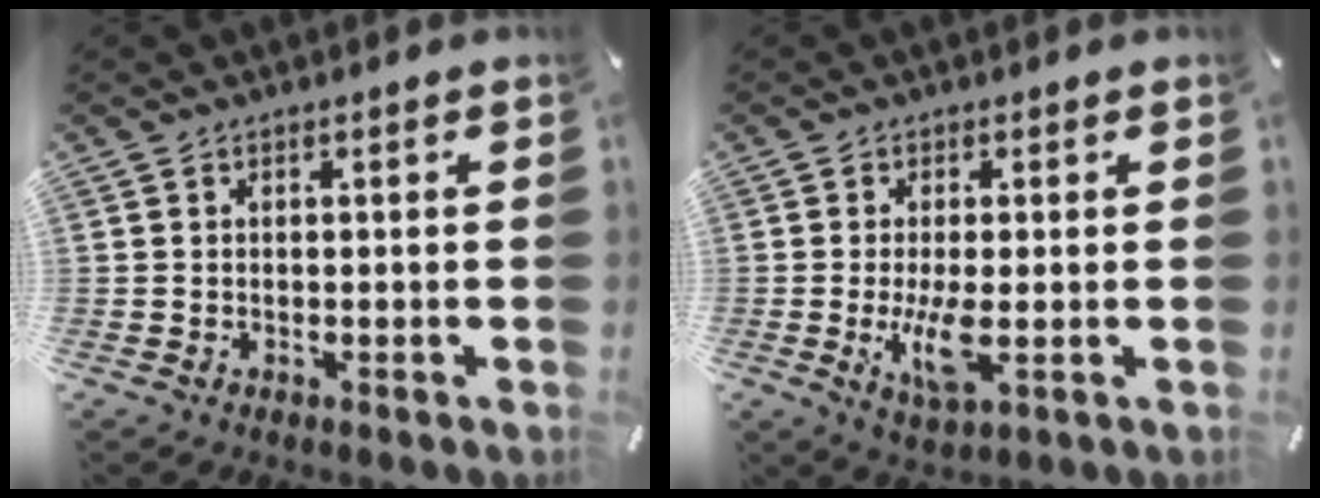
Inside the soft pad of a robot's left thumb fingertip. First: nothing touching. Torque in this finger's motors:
{"motor_torque": [0.72, 0.81, 0.02, -0.13, 0.08]}